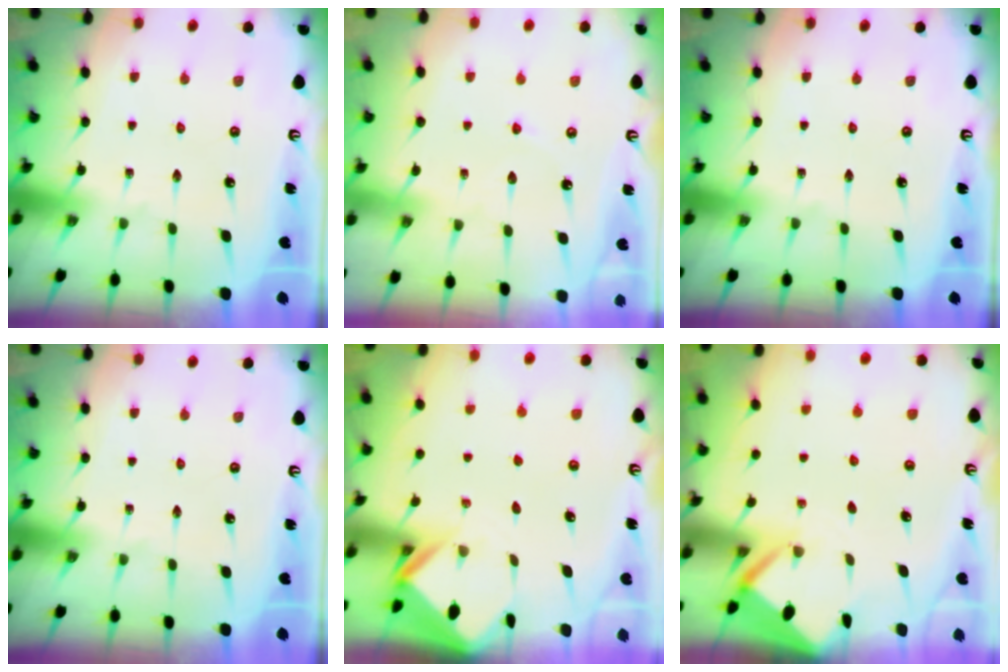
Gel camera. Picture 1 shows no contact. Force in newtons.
{"total": 2.6, "press": 2.6, "slide": 0.3}
{"total": 0.0}
{"total": 0.0}
{"total": 2.7, "press": 2.7, "slide": 0.1}
{"total": 2.2, "press": 2.2, "slide": 0.2}